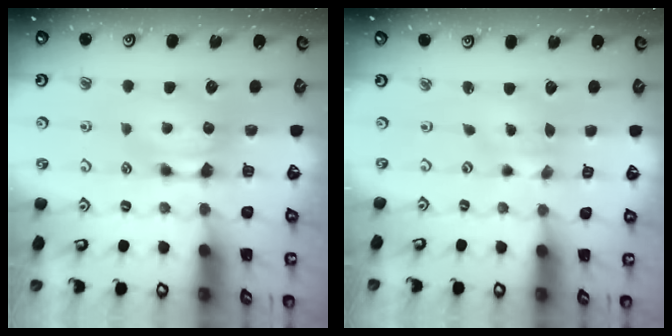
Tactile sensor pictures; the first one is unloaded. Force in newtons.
{"total": 2.5, "press": 2.3, "slide": 0.9}